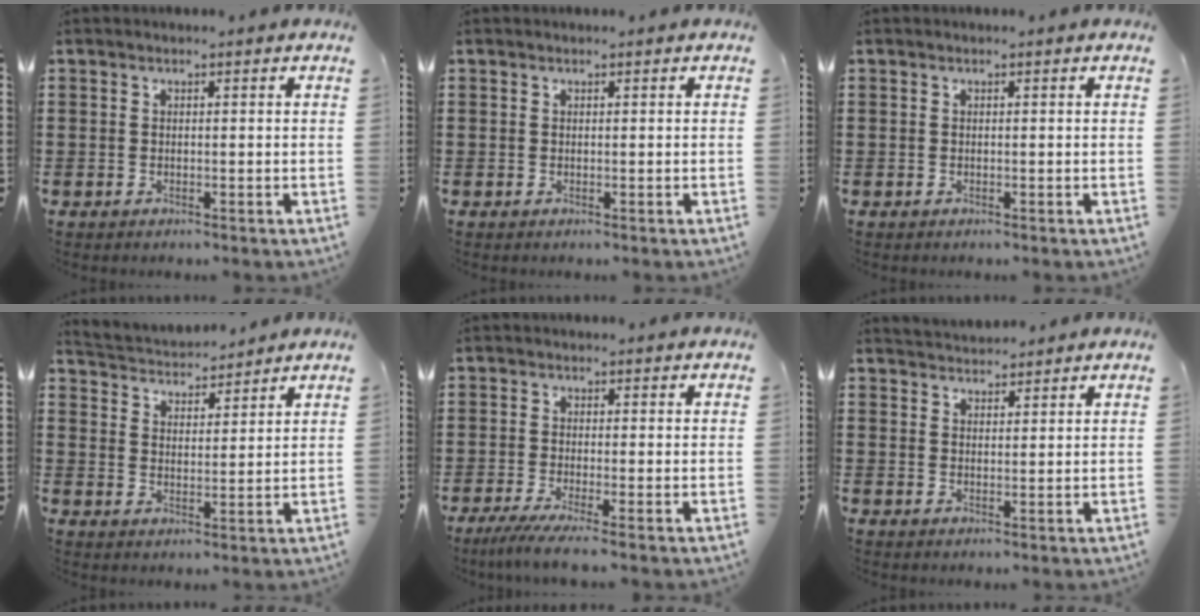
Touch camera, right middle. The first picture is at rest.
{"total": 0.0}
{"total": 0.0}
{"total": 3.2, "force": [3.2, 0.6, -0.3], "torque": [-0.013, -0.021, 0.054]}
{"total": 3.1, "force": [-2.2, -0.4, 2.1], "torque": [-0.049, -0.019, -0.043]}
{"total": 2.4, "force": [2.4, 0.3, -0.4], "torque": [0.001, -0.003, 0.046]}